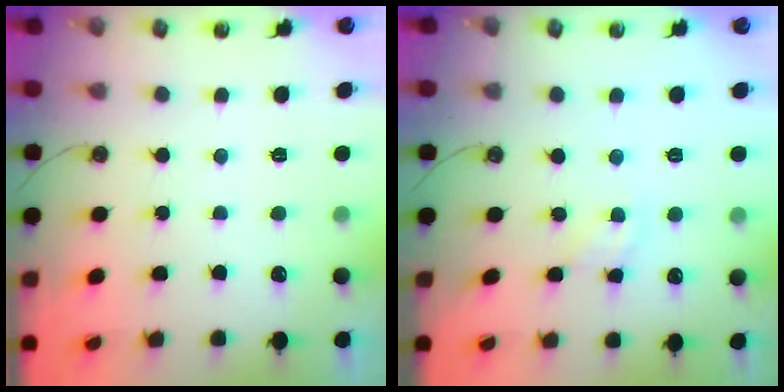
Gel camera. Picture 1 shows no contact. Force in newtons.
{"total": 1.6, "press": 1.6, "slide": 0.2}